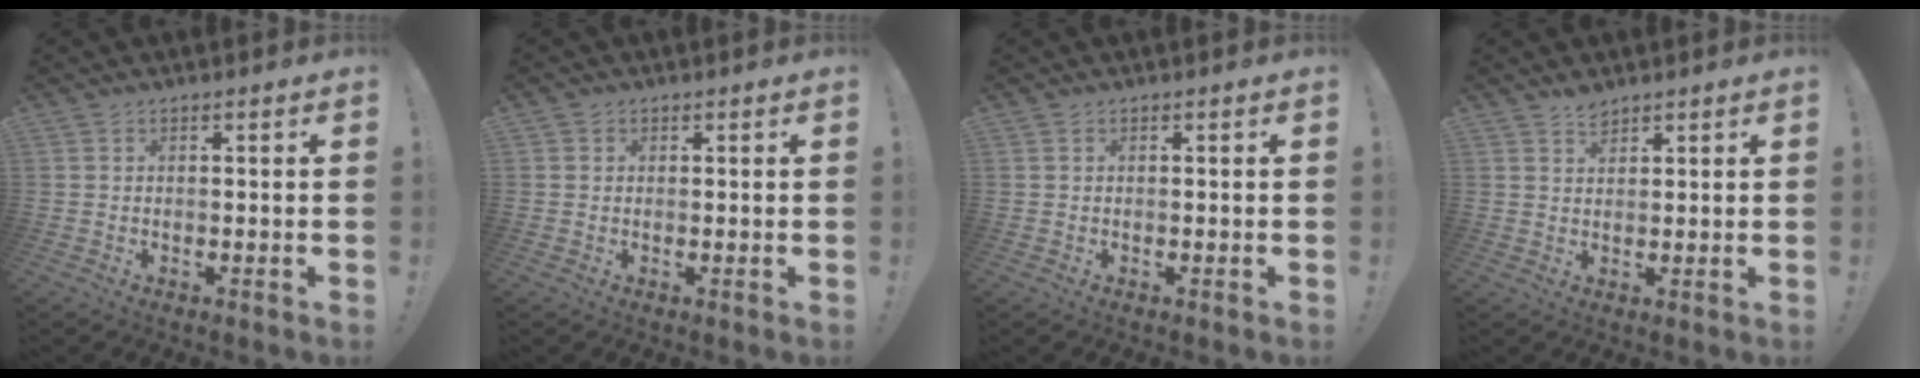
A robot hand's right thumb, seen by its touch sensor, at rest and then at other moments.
{"total": 1.1, "force": [0.5, 1.0, 0.1], "torque": [-0.001, 0.000, 0.009]}
{"total": 0.0}
{"total": 2.8, "force": [2.4, 1.0, 0.8], "torque": [0.005, -0.020, 0.041]}